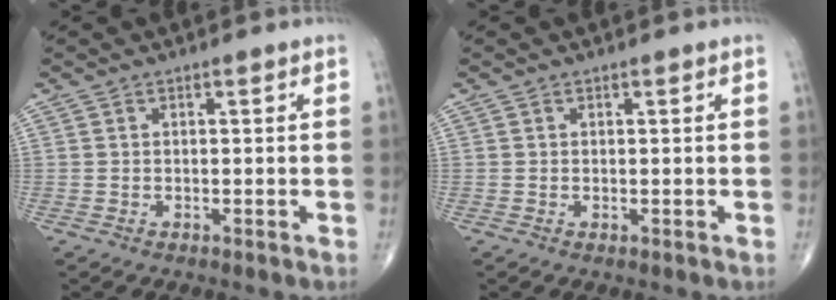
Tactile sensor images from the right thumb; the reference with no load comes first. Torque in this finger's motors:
{"motor_torque": [1.66, 1.45, -0.13, -0.13, 0.05]}